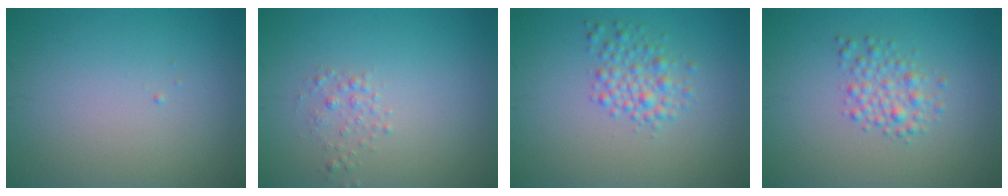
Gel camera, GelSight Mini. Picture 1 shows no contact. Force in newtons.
{"total": 1.1, "press": 1.1, "slide": 0.1}
{"total": 2.6, "press": 2.6, "slide": 0.1}
{"total": 2.4, "press": 2.4, "slide": 0.1}